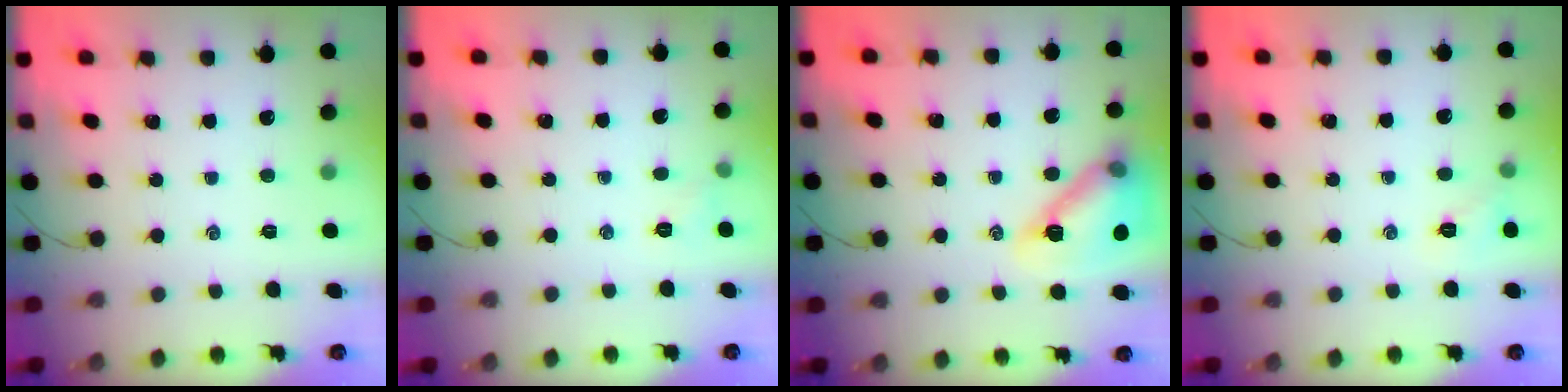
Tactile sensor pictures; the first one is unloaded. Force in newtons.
{"total": 3.6, "press": 3.4, "slide": 1.1}
{"total": 16.7, "press": 16.6, "slide": 1.8}
{"total": 6.0, "press": 5.8, "slide": 1.5}